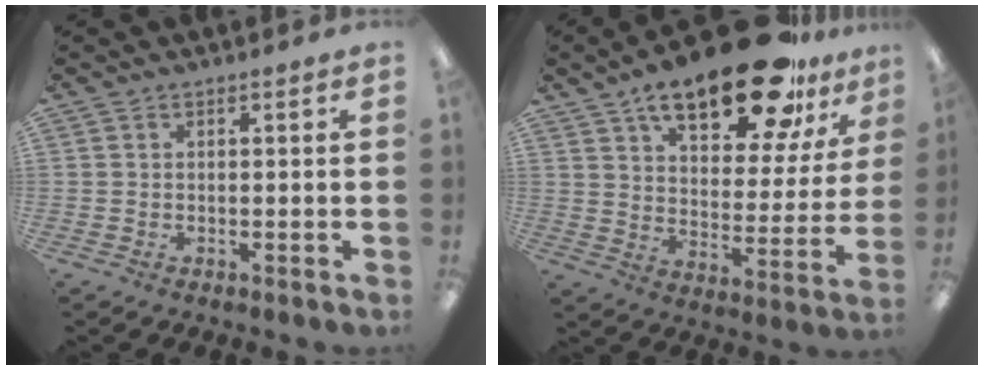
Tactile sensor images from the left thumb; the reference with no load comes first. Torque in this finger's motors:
{"motor_torque": [0.45, 0.88, 1.39, -1.39, 0.12]}